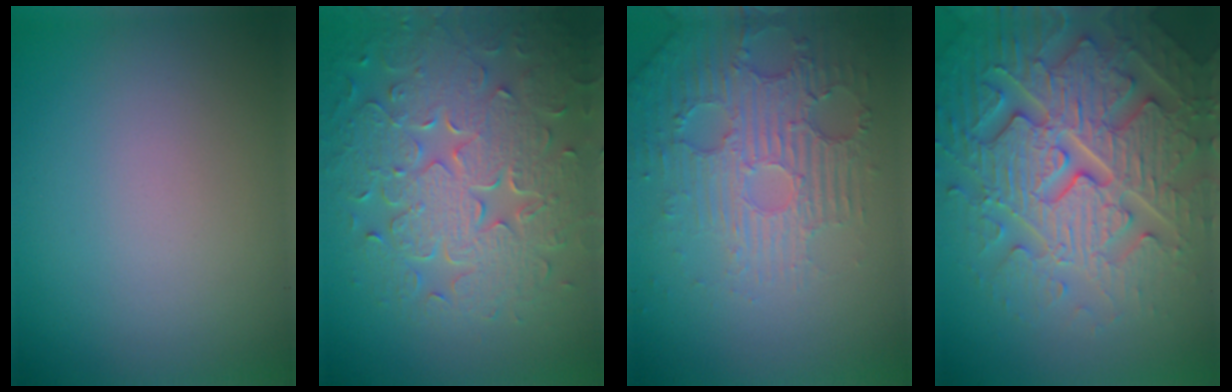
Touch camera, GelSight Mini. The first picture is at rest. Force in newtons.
{"total": 8.9, "press": 6.2, "slide": 6.4}
{"total": 5.9, "press": 3.8, "slide": 4.5}
{"total": 8.1, "press": 7.9, "slide": 2.0}